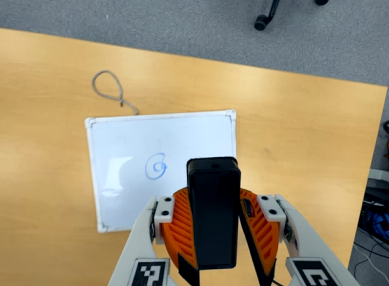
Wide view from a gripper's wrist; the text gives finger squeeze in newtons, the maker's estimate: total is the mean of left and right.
{"total": 7.9, "left": 8.7, "right": 7.2}